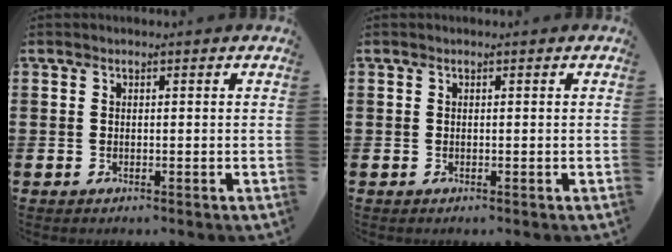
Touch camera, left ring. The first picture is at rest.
{"total": 0.0}